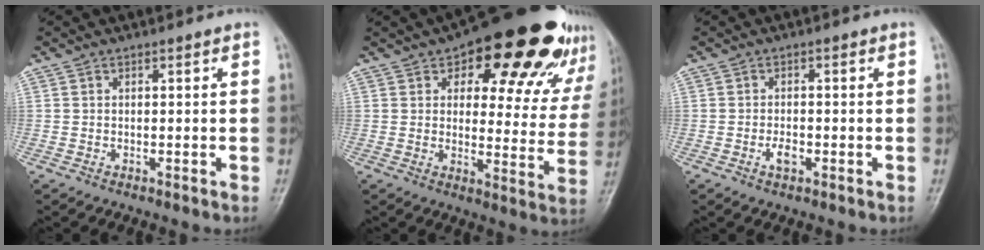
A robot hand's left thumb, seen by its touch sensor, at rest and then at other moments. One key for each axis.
{"total": 23.6, "fx": 14.8, "fy": 10.4, "fz": 15.0, "tx": -0.148, "ty": -0.047, "tz": 0.186}
{"total": 2.3, "fx": -1.0, "fy": 1.3, "fz": 1.7, "tx": -0.029, "ty": 0.004, "tz": -0.018}